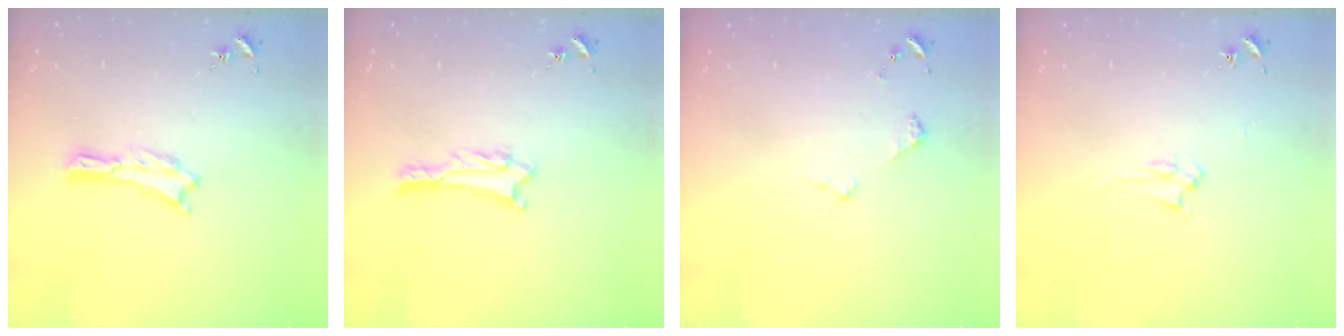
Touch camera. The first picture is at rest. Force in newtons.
{"total": 2.7, "press": 2.7, "slide": 0.2}
{"total": 2.9, "press": 2.9, "slide": 0.3}
{"total": 2.8, "press": 2.8, "slide": 0.4}